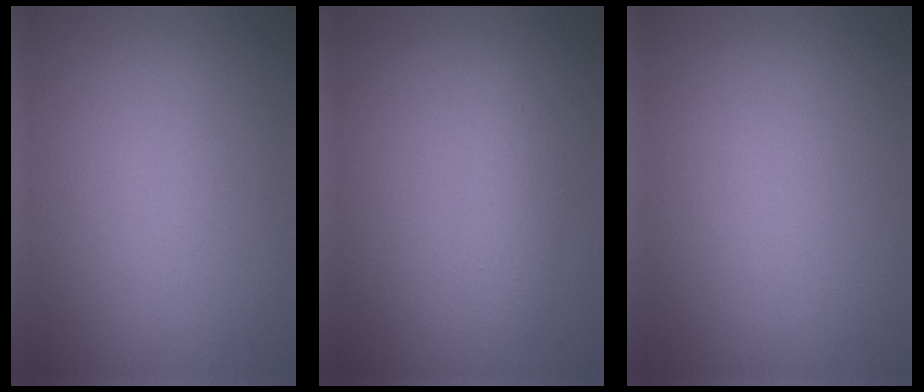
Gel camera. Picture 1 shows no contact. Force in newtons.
{"total": 1.8, "press": 1.8, "slide": 0.0}
{"total": 0.0}